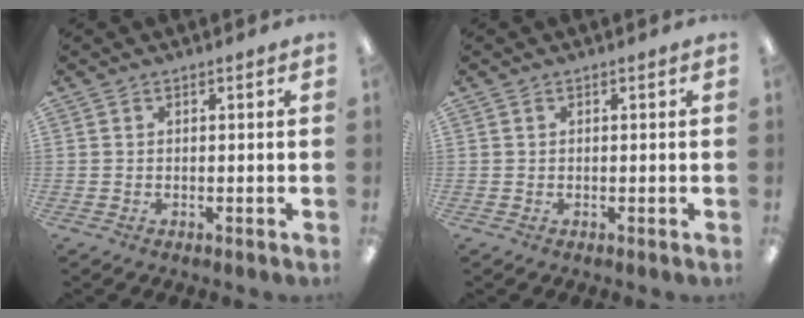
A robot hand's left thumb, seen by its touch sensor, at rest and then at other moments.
{"total": 0.0}